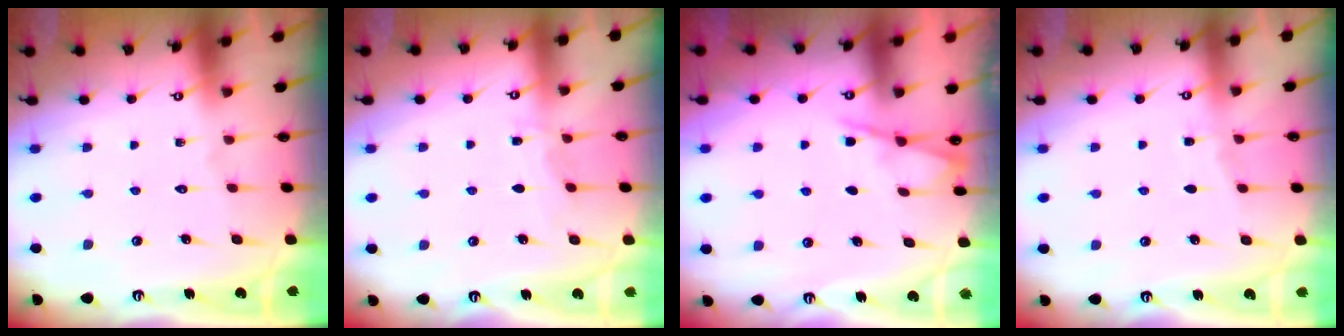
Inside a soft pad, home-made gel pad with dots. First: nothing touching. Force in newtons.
{"total": 4.3, "press": 4.2, "slide": 0.5}
{"total": 4.1, "press": 4.0, "slide": 0.6}
{"total": 3.0, "press": 3.0, "slide": 0.4}